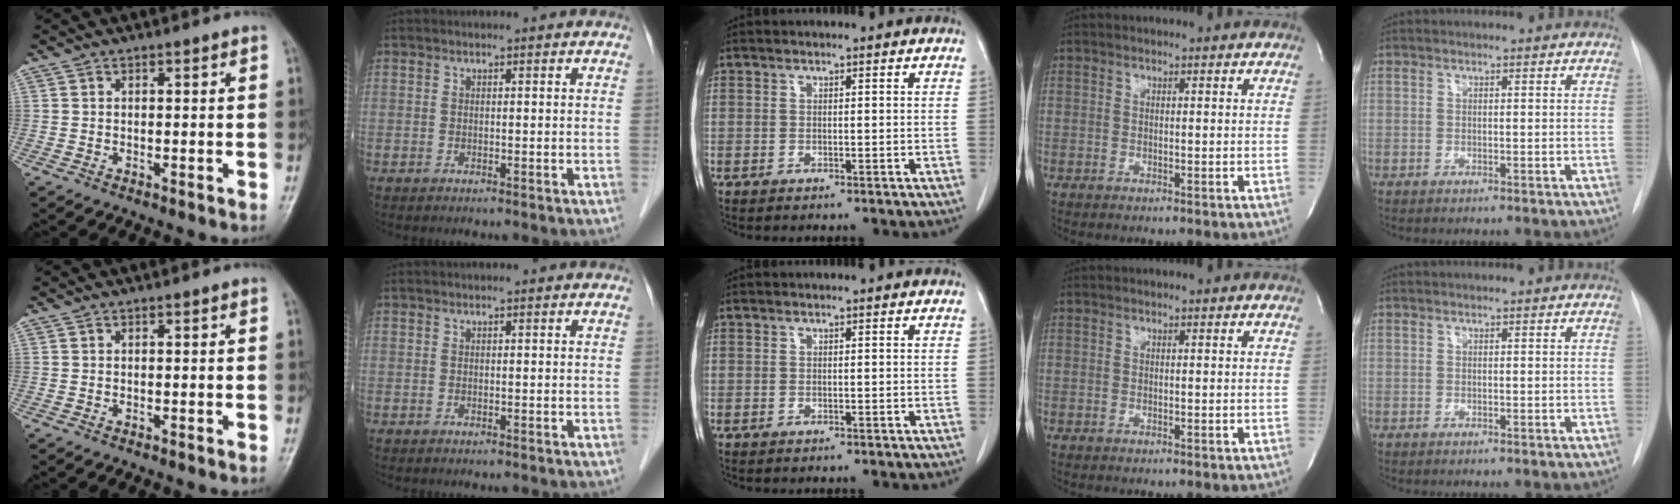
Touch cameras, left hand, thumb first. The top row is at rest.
{}